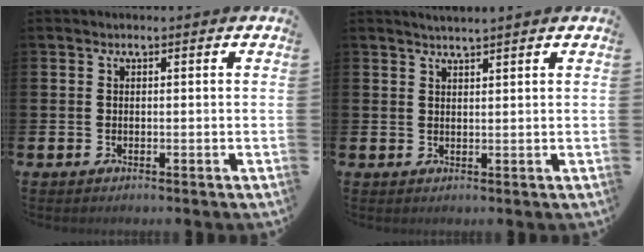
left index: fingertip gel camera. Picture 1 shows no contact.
{"total": 1.9, "force": [1.9, -0.3, 0.2], "torque": [-0.003, -0.008, 0.035]}